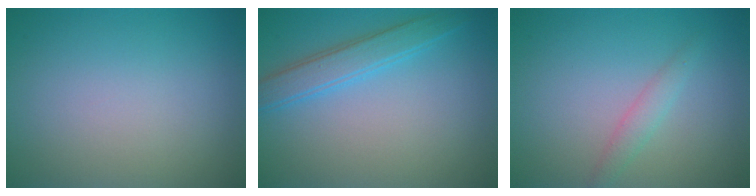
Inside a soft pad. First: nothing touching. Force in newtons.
{"total": 3.1, "press": 3.1, "slide": 0.1}
{"total": 1.5, "press": 1.5, "slide": 0.1}